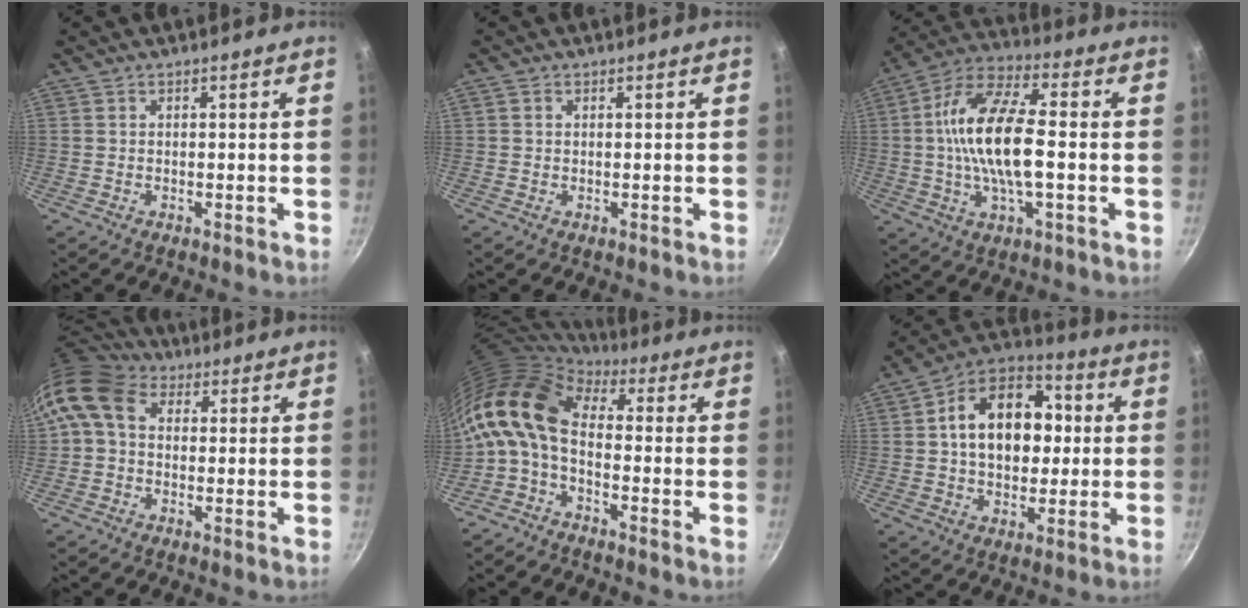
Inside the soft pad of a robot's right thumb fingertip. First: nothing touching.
{"total": 0.7, "force": [0.2, 0.6, 0.2], "torque": [-0.003, 0.002, 0.002]}
{"total": 16.9, "force": [-0.5, 6.7, 15.5], "torque": [-0.289, 0.029, -0.026]}
{"total": 10.5, "force": [2.4, 8.0, 6.4], "torque": [-0.113, 0.016, 0.023]}
{"total": 11.4, "force": [0.4, 6.8, 9.1], "torque": [-0.173, 0.023, -0.011]}
{"total": 17.9, "force": [1.9, 12.7, 12.5], "torque": [-0.160, 0.027, 0.015]}